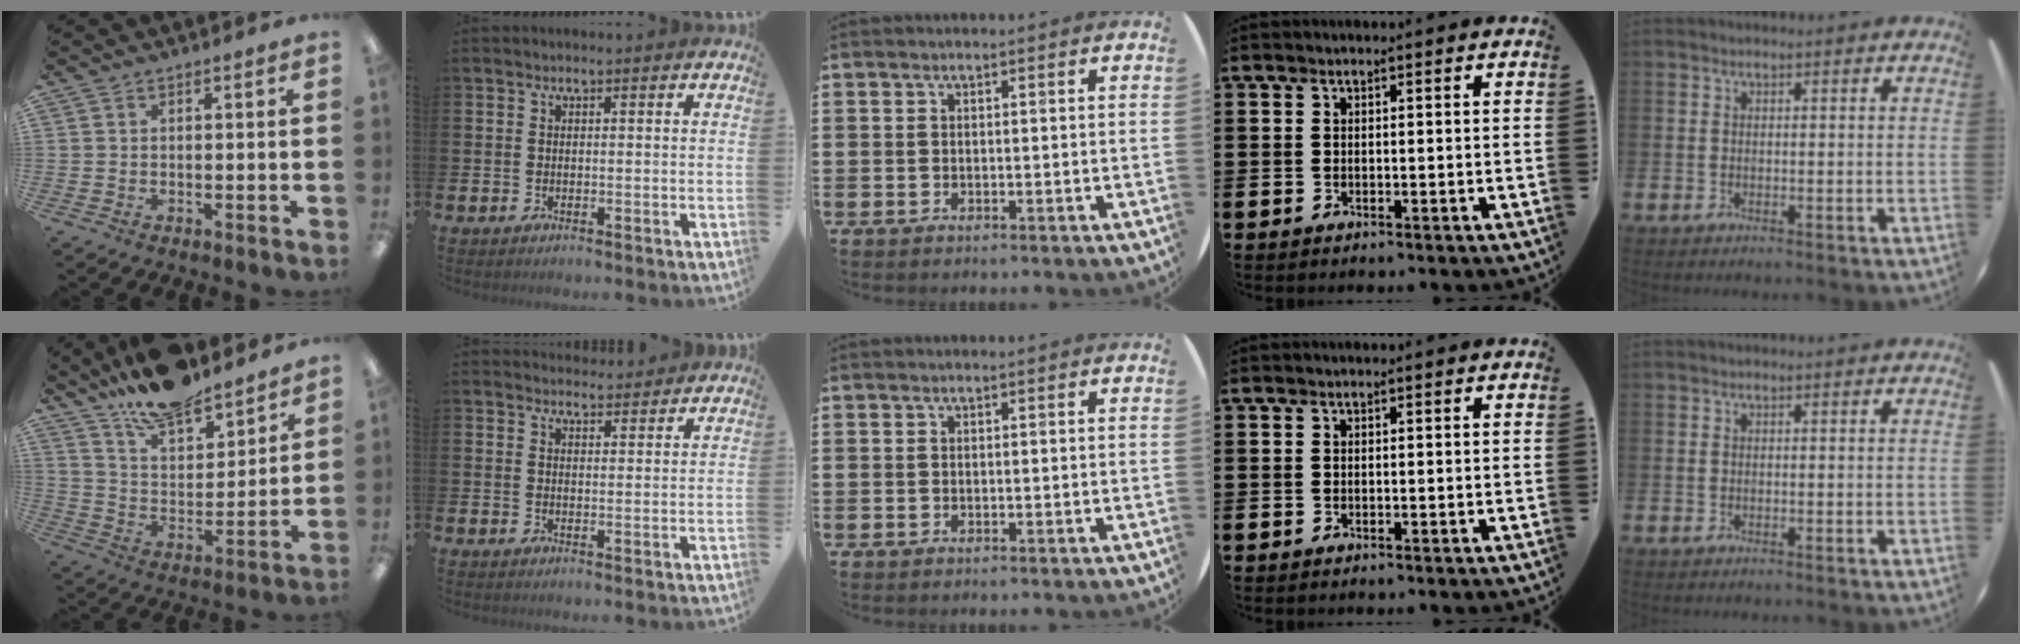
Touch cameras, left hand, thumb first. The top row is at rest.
{"thumb": {"total": 14.4, "force": [12.8, 4.7, 4.7], "torque": [-0.093, -0.088, 0.233]}, "index": {"total": 3.2, "force": [3.1, 0.6, -0.2], "torque": [0.005, -0.018, 0.056]}}